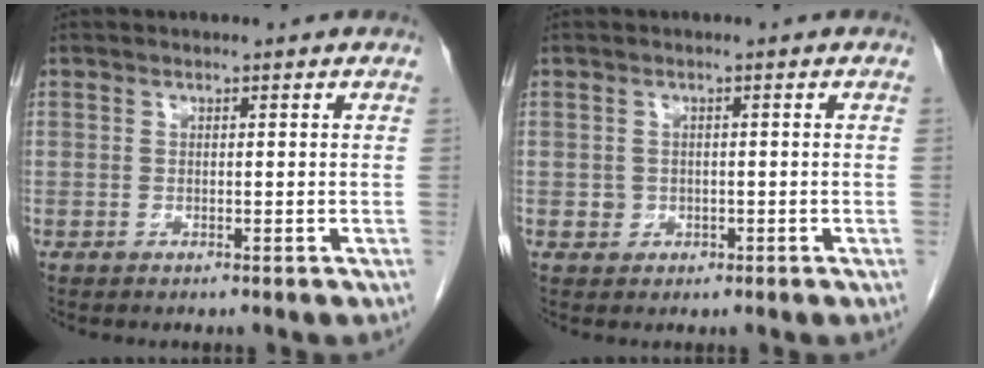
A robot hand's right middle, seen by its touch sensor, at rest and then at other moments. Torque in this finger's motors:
{"motor_torque": [0.12, -0.23, 0.00, 0.00]}